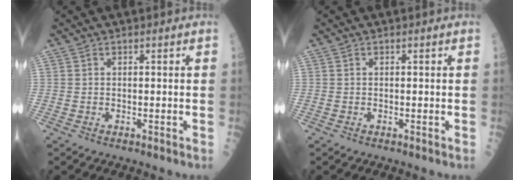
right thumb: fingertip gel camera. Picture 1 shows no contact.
{"total": 0.0}